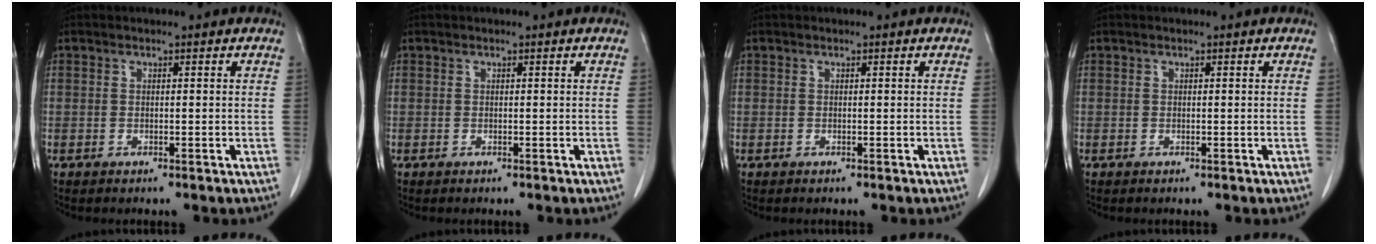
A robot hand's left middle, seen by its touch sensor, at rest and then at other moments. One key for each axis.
{"total": 0.0}
{"total": 0.0}
{"total": 0.0}